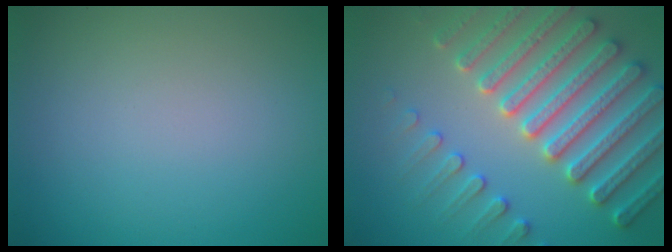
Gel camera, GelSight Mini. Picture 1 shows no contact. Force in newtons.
{"total": 7.6, "press": 7.4, "slide": 2.0}